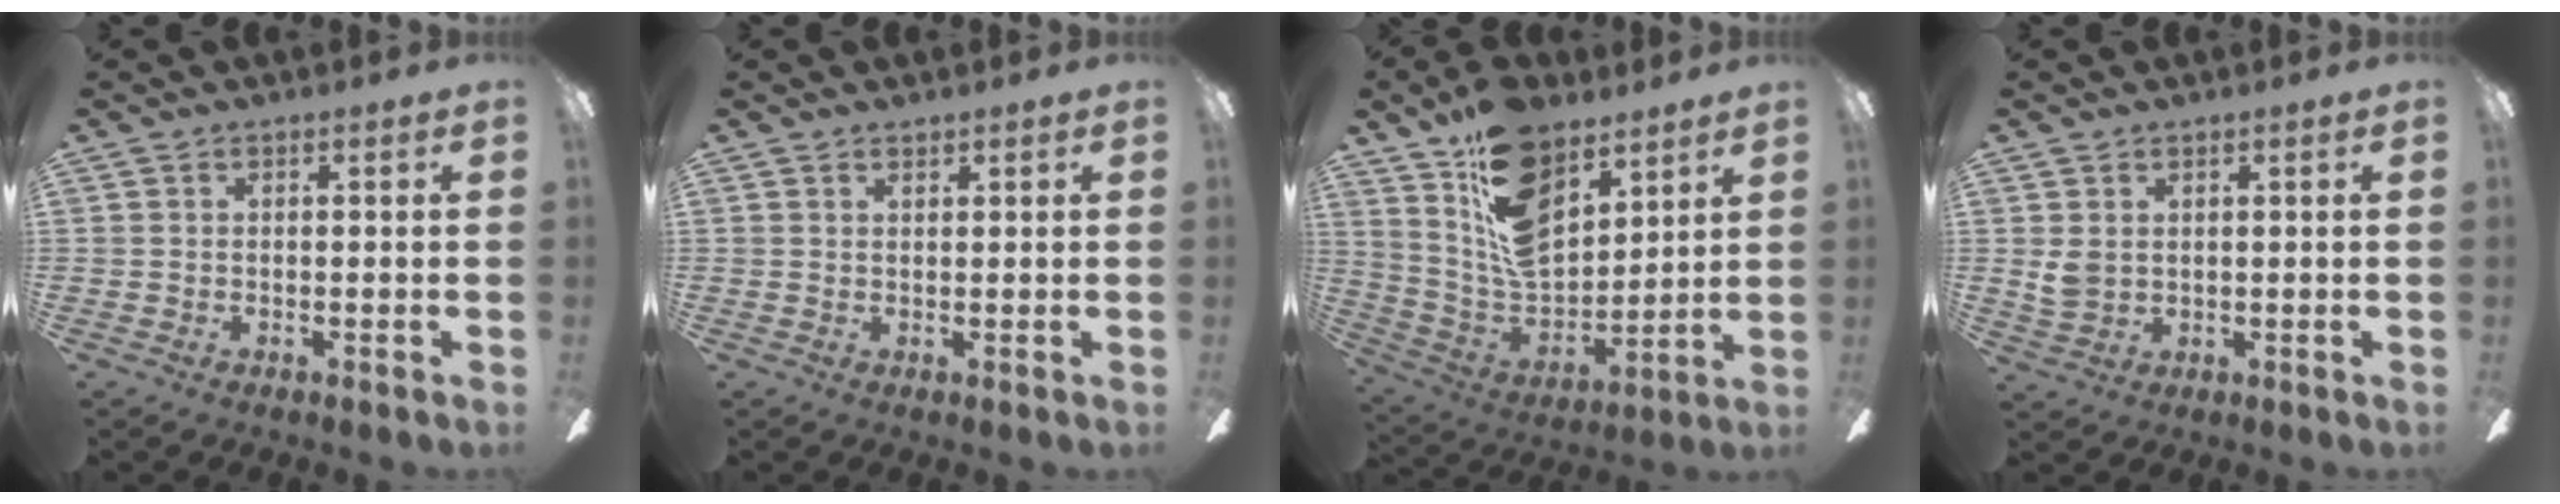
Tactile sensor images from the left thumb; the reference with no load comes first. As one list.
[{"total": 1.3, "force": [1.1, 0.5, 0.6], "torque": [-0.005, -0.003, 0.018]}, {"total": 19.0, "force": [11.4, 10.8, 10.8], "torque": [-0.188, -0.061, 0.214]}, {"total": 3.8, "force": [1.6, 2.7, 2.1], "torque": [-0.042, 0.005, 0.032]}]